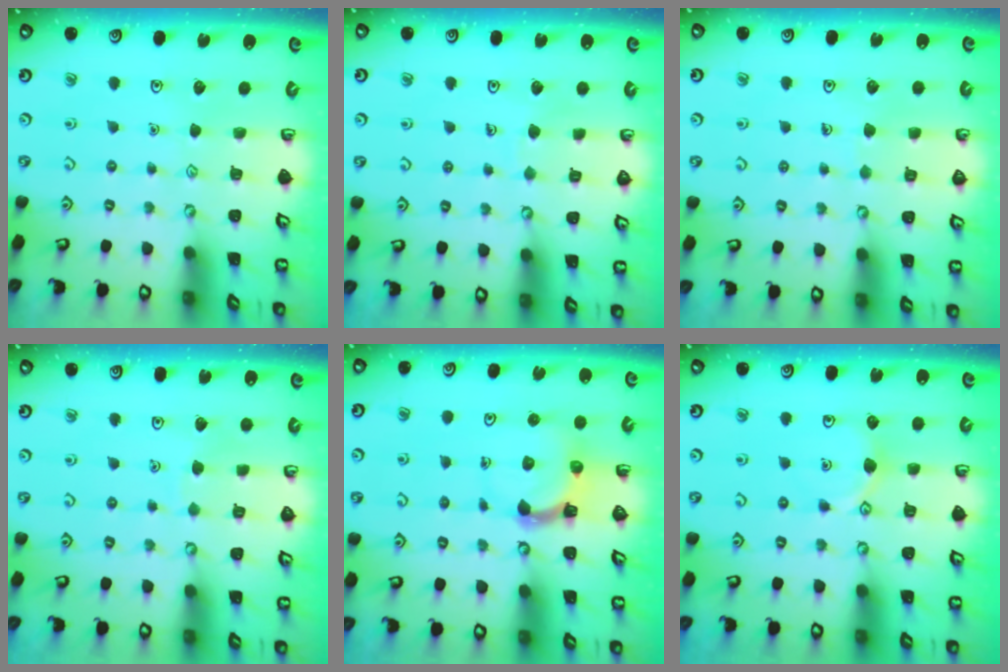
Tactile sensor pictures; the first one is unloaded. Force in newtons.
{"total": 3.8, "press": 3.8, "slide": 0.3}
{"total": 4.0, "press": 3.9, "slide": 0.4}
{"total": 2.6, "press": 2.6, "slide": 0.1}
{"total": 5.7, "press": 5.6, "slide": 1.1}
{"total": 5.1, "press": 5.1, "slide": 0.8}